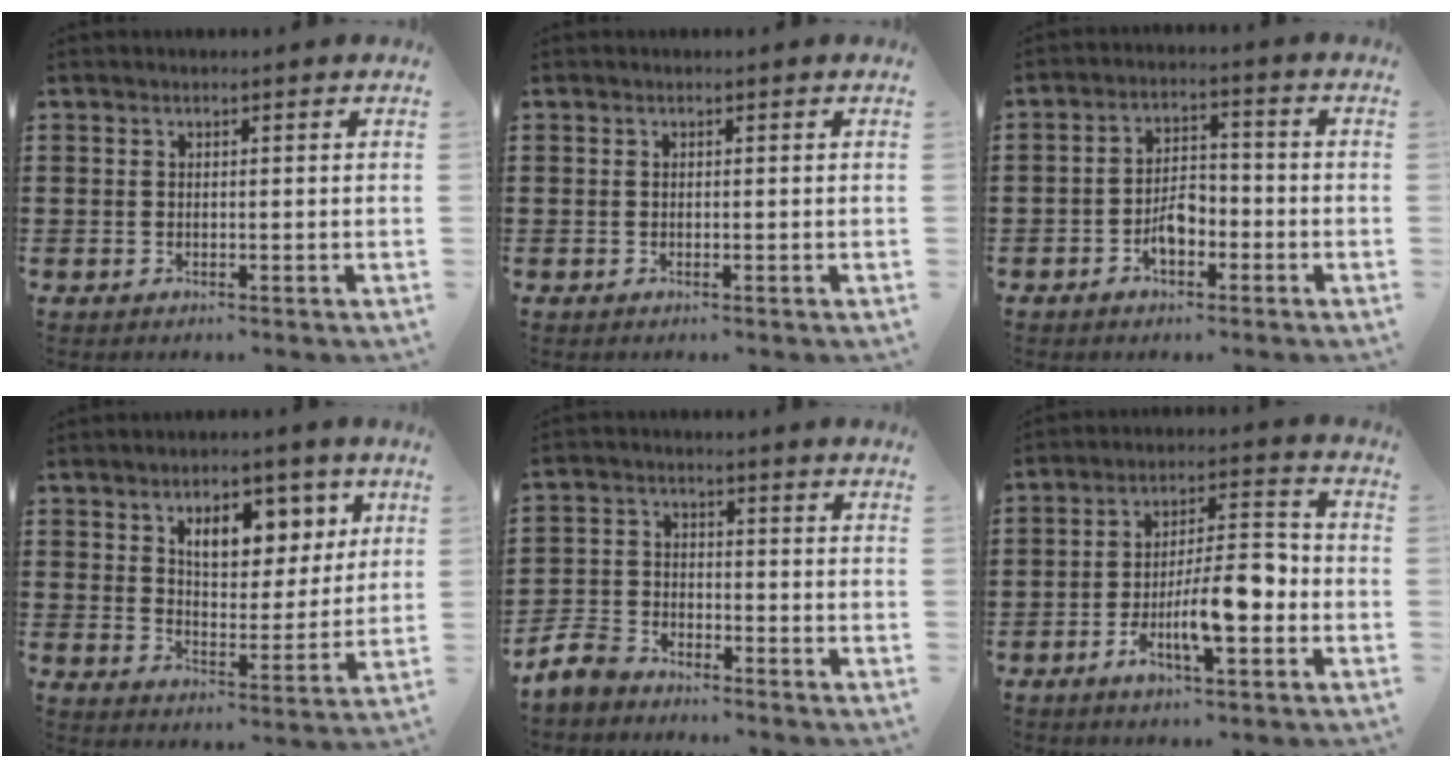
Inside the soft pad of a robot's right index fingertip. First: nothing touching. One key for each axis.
{"total": 0.0}
{"total": 4.6, "fx": -2.3, "fy": 2.4, "fz": 3.2, "tx": -0.063, "ty": 0.005, "tz": -0.046}
{"total": 7.8, "fx": 4.1, "fy": 4.4, "fz": 4.9, "tx": -0.086, "ty": 0.000, "tz": 0.065}
{"total": 5.7, "fx": -5.3, "fy": 1.7, "fz": 1.2, "tx": -0.047, "ty": 0.007, "tz": -0.112}
{"total": 10.7, "fx": -3.9, "fy": 3.4, "fz": 9.3, "tx": -0.160, "ty": 0.004, "tz": -0.071}